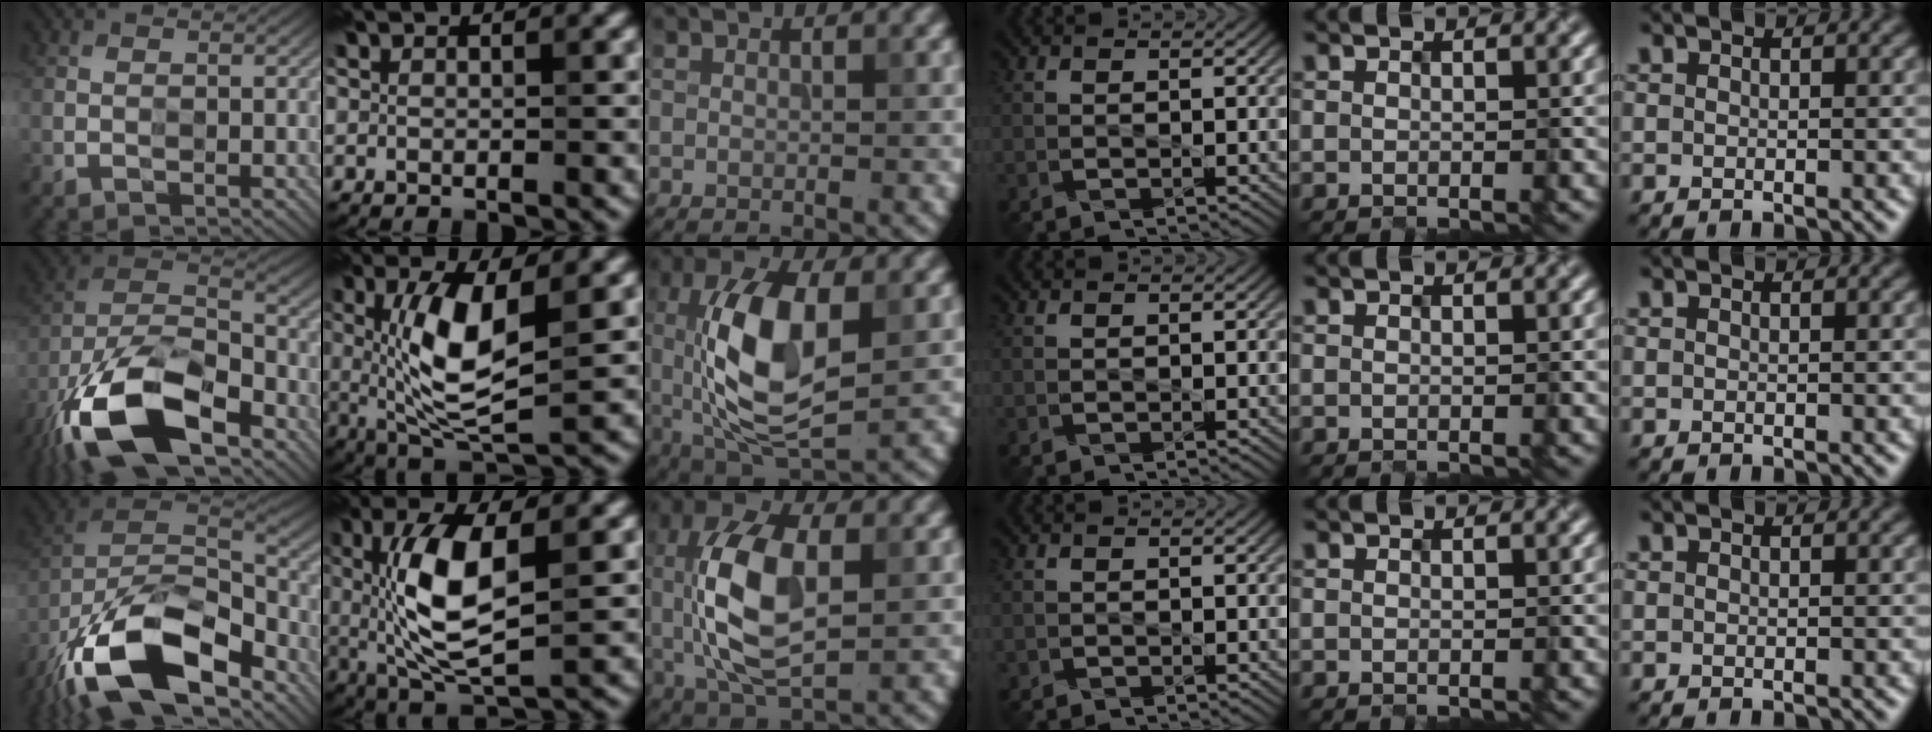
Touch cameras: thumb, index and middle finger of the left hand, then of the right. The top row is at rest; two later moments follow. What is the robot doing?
{"motion": "insert", "object": "pen cap and body"}